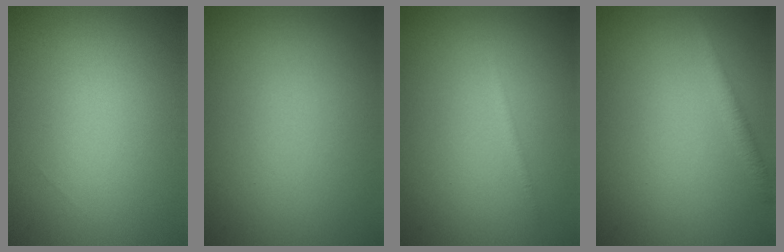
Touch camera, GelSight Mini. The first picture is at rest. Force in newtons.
{"total": 0.0}
{"total": 0.6, "press": 0.6, "slide": 0.0}
{"total": 1.6, "press": 1.6, "slide": 0.0}